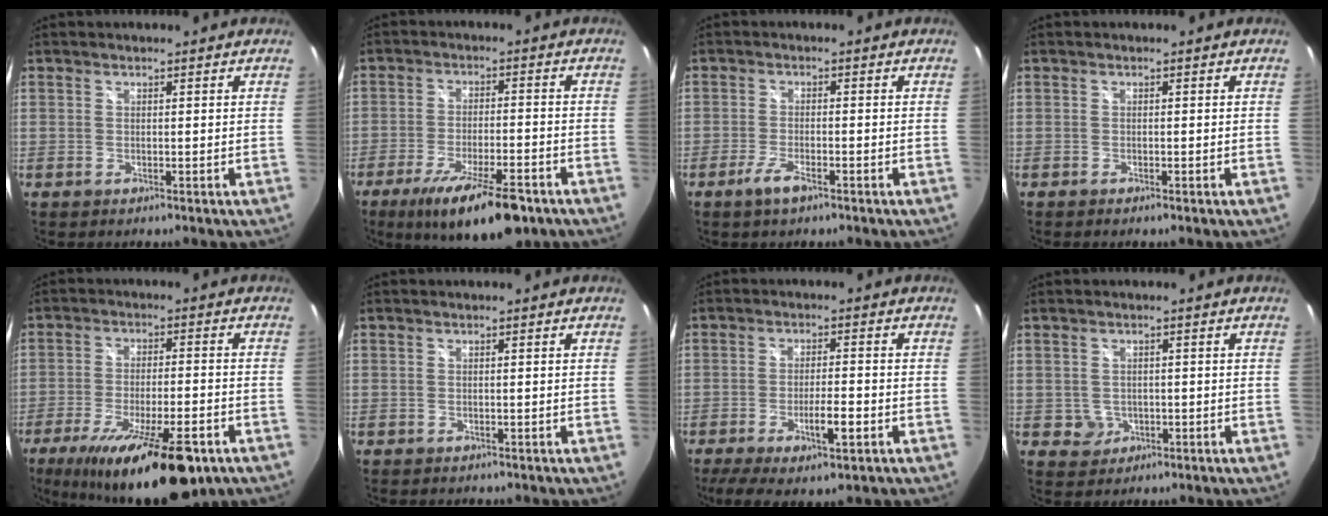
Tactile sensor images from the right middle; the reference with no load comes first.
{"total": 15.1, "force": [-9.9, 4.1, 10.6], "torque": [-0.195, -0.032, -0.158]}
{"total": 3.7, "force": [-2.6, 0.8, 2.6], "torque": [-0.064, -0.006, -0.051]}
{"total": 0.6, "force": [-0.5, 0.0, 0.3], "torque": [-0.005, -0.001, -0.010]}
{"total": 19.9, "force": [-12.6, 5.7, 14.3], "torque": [-0.254, -0.051, -0.194]}
{"total": 1.2, "force": [-1.1, 0.5, 0.3], "torque": [-0.011, -0.005, -0.015]}
{"total": 9.3, "force": [-5.0, 2.2, 7.6], "torque": [-0.151, -0.018, -0.080]}
{"total": 2.9, "force": [-0.6, 2.8, 0.5], "torque": [-0.012, 0.002, -0.004]}